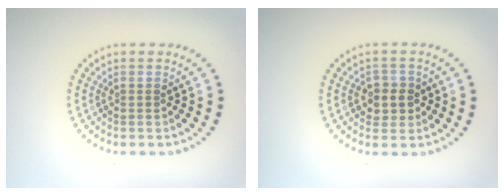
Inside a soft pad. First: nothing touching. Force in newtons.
{"total": 2.2, "press": 2.0, "slide": 0.8}